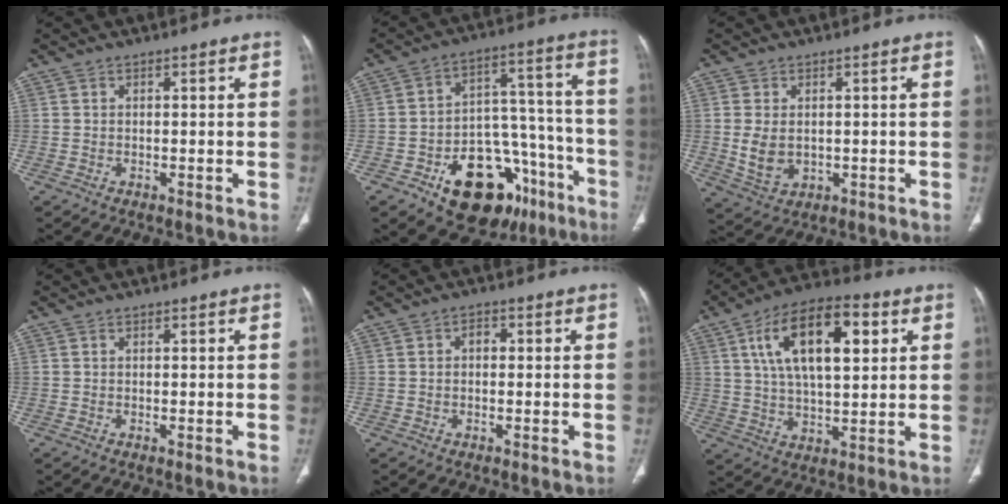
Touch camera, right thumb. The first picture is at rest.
{"total": 22.4, "force": [-12.0, 13.0, 13.7], "torque": [-0.138, 0.097, -0.169]}
{"total": 5.8, "force": [0.0, 4.2, 4.0], "torque": [-0.068, -0.010, 0.014]}
{"total": 0.0}
{"total": 1.8, "force": [0.0, 1.2, 1.3], "torque": [-0.015, 0.007, -0.005]}
{"total": 17.9, "force": [5.8, 8.1, 14.8], "torque": [-0.237, 0.001, 0.095]}